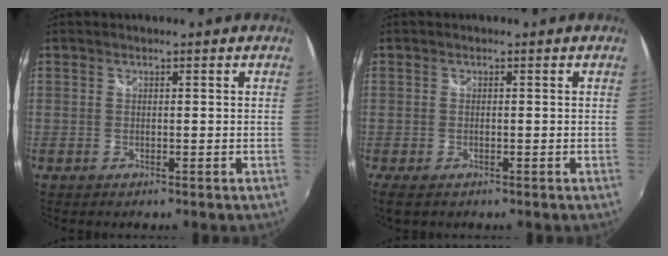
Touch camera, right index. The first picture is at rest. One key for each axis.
{"total": 2.9, "fx": -1.3, "fy": 1.6, "fz": 2.0, "tx": -0.047, "ty": -0.009, "tz": -0.021}